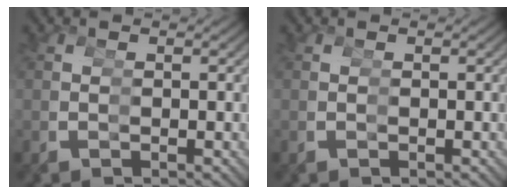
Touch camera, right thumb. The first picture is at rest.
{"total": 0.0}